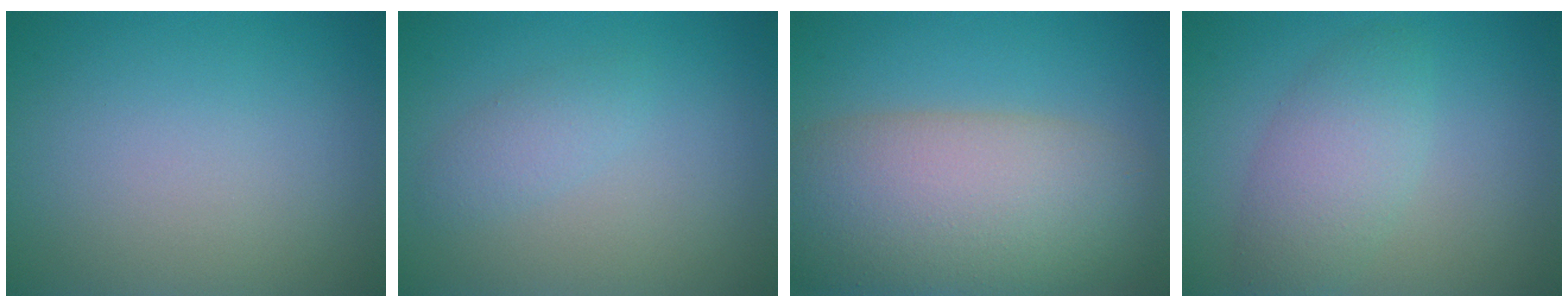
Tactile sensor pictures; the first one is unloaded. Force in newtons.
{"total": 1.5, "press": 1.5, "slide": 0.0}
{"total": 11.4, "press": 11.4, "slide": 1.0}
{"total": 3.9, "press": 3.9, "slide": 0.2}